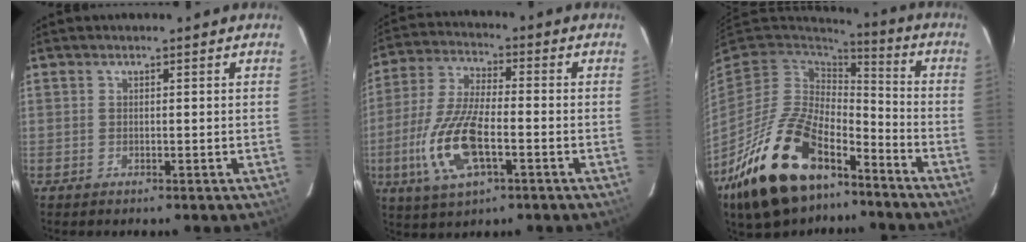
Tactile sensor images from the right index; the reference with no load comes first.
{"total": 14.3, "force": [-4.7, 5.3, 12.4], "torque": [-0.270, -0.010, -0.090]}
{"total": 24.4, "force": [-14.7, 12.4, 14.9], "torque": [-0.313, -0.017, -0.242]}